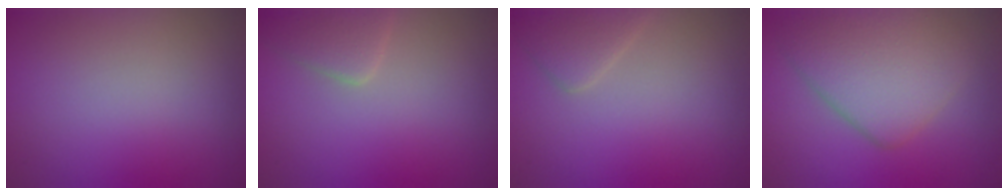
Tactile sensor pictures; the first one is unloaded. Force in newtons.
{"total": 2.4, "press": 2.4, "slide": 0.1}
{"total": 2.2, "press": 2.2, "slide": 0.2}
{"total": 6.3, "press": 6.3, "slide": 0.2}